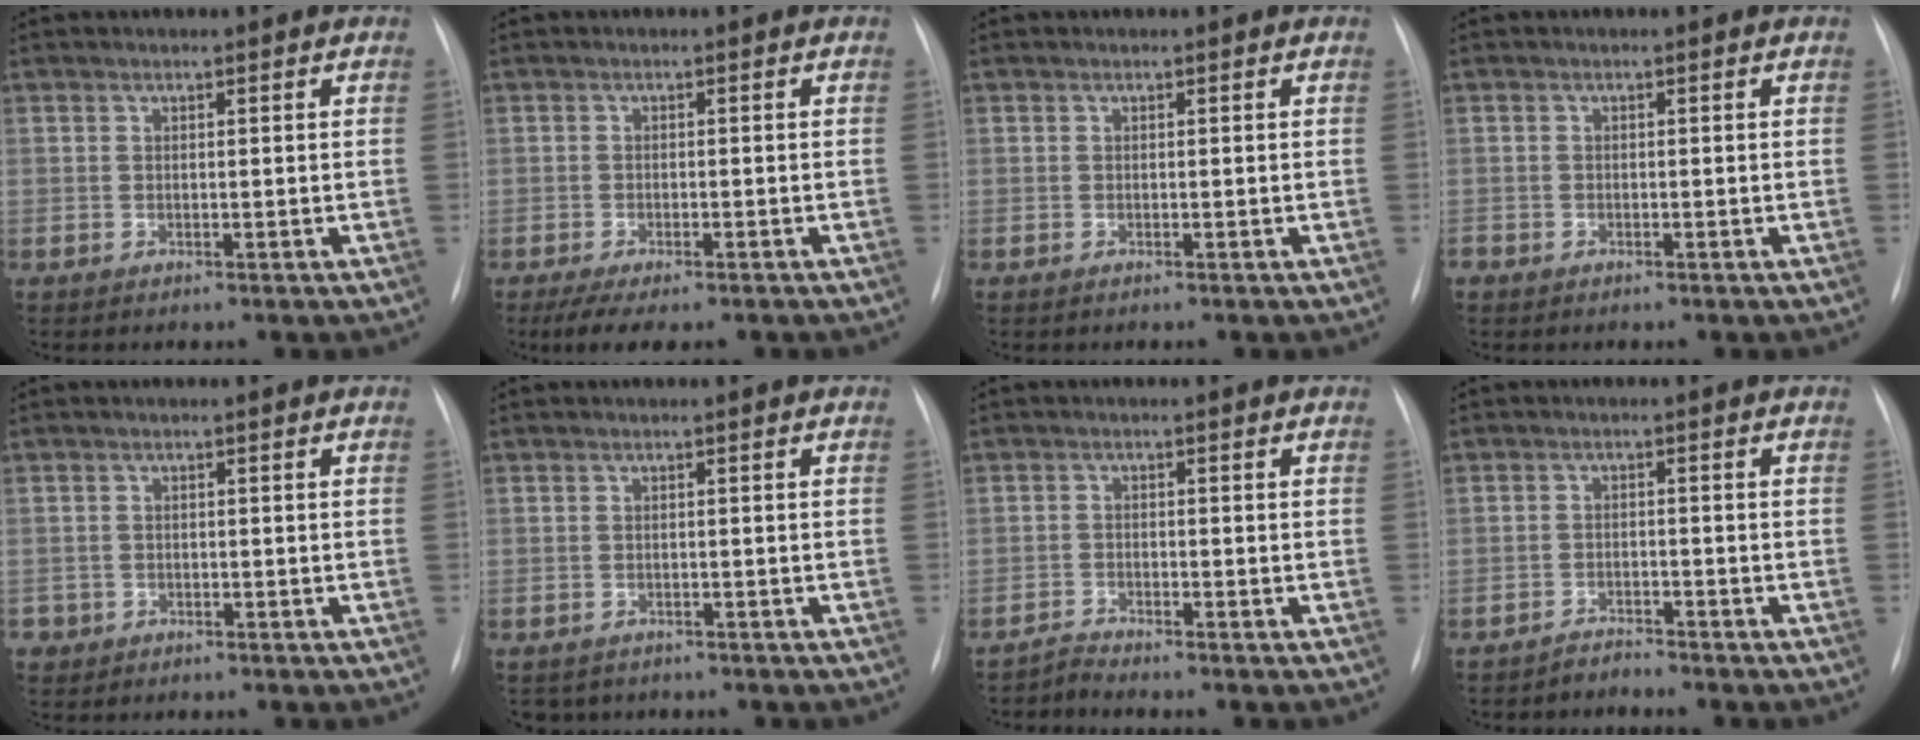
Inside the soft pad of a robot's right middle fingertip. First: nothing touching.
{"total": 6.1, "force": [-4.4, 1.8, 3.8], "torque": [-0.060, -0.015, -0.065]}
{"total": 0.0}
{"total": 1.3, "force": [-0.8, 0.9, 0.4], "torque": [-0.013, -0.001, -0.013]}
{"total": 1.7, "force": [-0.9, 1.5, 0.0], "torque": [-0.005, 0.004, -0.014]}
{"total": 2.7, "force": [-2.2, 1.6, 0.0], "torque": [-0.004, 0.000, -0.030]}
{"total": 1.8, "force": [-1.6, -0.6, -0.6], "torque": [0.009, -0.015, -0.032]}
{"total": 1.9, "force": [-1.7, -0.2, -0.7], "torque": [0.015, -0.012, -0.030]}